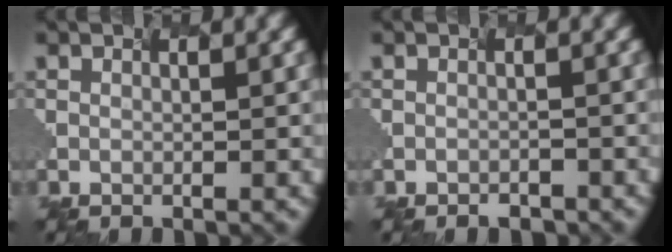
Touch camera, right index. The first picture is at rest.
{"total": 1.4, "force": [-1.4, -0.2, 0.1], "torque": [-0.004, -0.005, 0.005]}